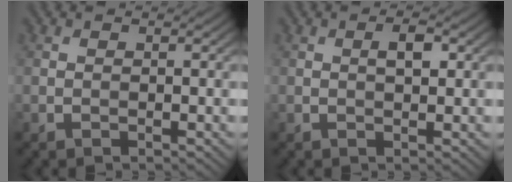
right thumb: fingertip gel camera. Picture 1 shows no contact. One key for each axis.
{"total": 2.1, "fx": 0.4, "fy": 0.8, "fz": 1.9, "tx": -0.030, "ty": 0.002, "tz": 0.005}